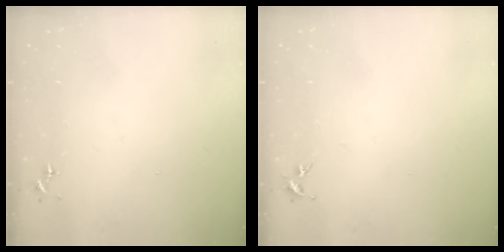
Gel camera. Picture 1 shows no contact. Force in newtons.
{"total": 3.6, "press": 3.5, "slide": 0.4}